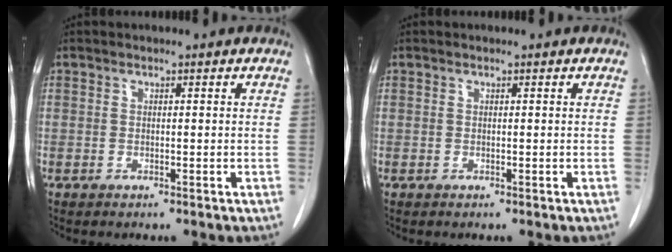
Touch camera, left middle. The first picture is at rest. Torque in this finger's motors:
{"motor_torque": [-0.13, 0.03, -0.10, -0.01]}